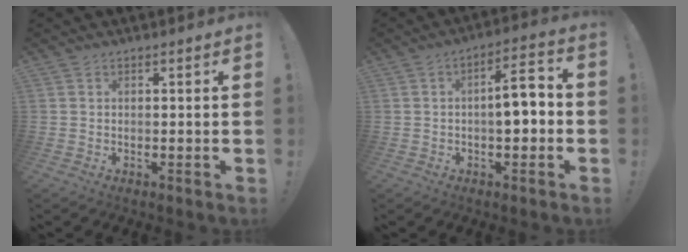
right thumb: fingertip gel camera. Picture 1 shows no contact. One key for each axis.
{"total": 8.6, "fx": -1.4, "fy": 3.3, "fz": 7.8, "tx": -0.108, "ty": 0.009, "tz": -0.026}